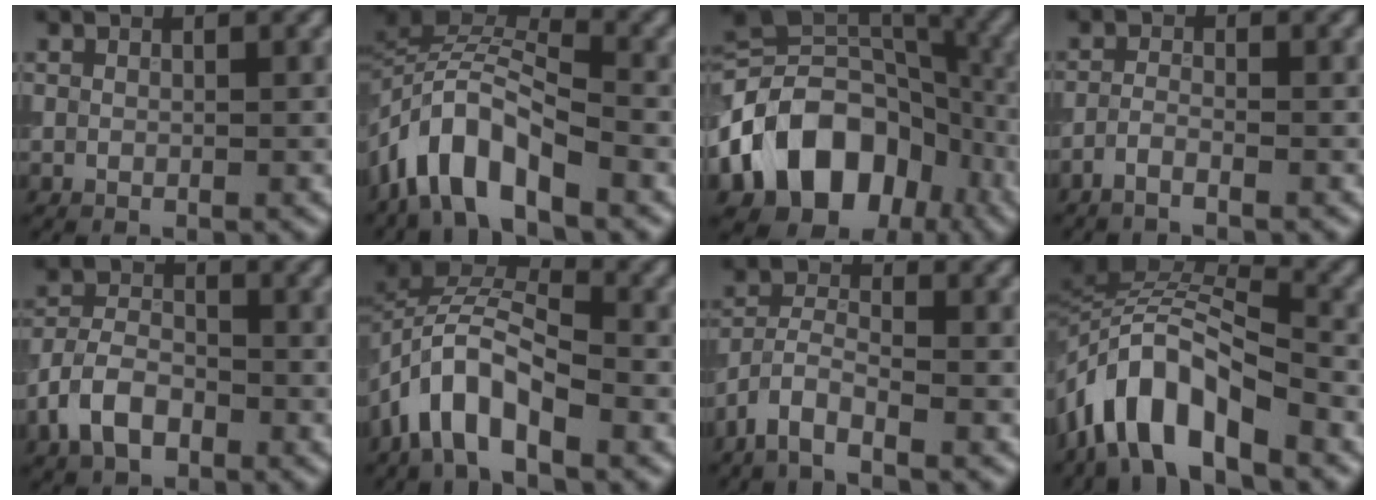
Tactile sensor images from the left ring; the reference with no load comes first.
{"total": 7.4, "force": [-4.5, 3.1, 5.1], "torque": [-0.080, 0.008, -0.095]}
{"total": 13.7, "force": [-5.3, 10.2, 7.5], "torque": [-0.138, 0.001, -0.101]}
{"total": 1.5, "force": [-1.2, 0.2, 0.9], "torque": [-0.019, 0.001, -0.030]}
{"total": 4.5, "force": [-2.4, 2.7, 2.7], "torque": [-0.051, 0.004, -0.055]}
{"total": 6.5, "force": [-3.5, 3.1, 4.6], "torque": [-0.071, 0.009, -0.075]}
{"total": 3.6, "force": [-2.8, 1.0, 2.0], "torque": [-0.042, 0.001, -0.067]}
{"total": 9.3, "force": [-5.3, 3.7, 6.6], "torque": [-0.108, 0.015, -0.108]}